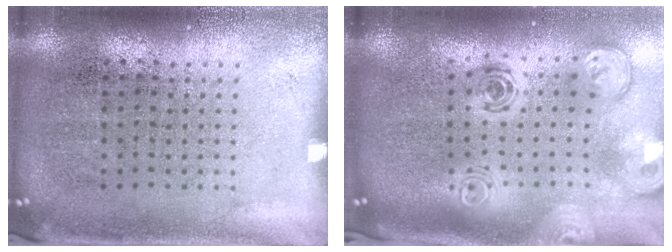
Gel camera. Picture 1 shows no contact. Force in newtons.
{"total": 3.0, "press": 2.1, "slide": 2.2}